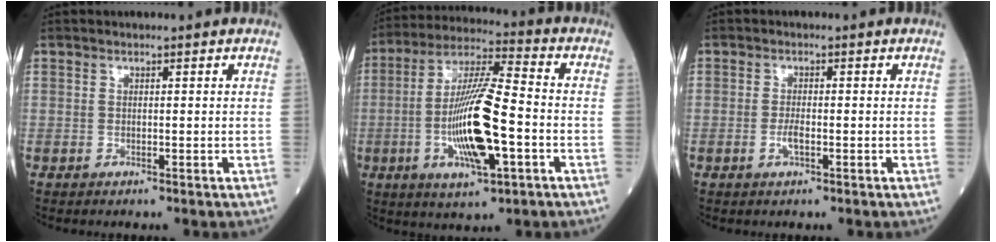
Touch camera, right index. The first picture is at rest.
{"total": 15.3, "force": [-3.4, 2.6, 14.7], "torque": [-0.283, -0.002, -0.061]}
{"total": 1.9, "force": [-0.7, 0.4, 1.7], "torque": [-0.036, -0.001, -0.015]}